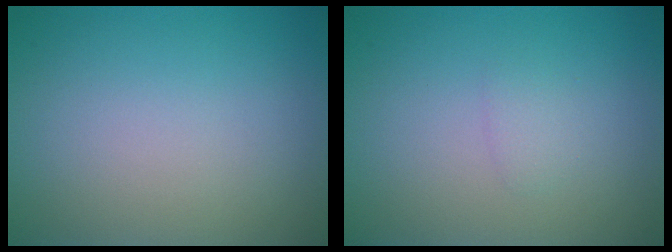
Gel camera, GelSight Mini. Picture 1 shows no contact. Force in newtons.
{"total": 0.9, "press": 0.9, "slide": 0.1}